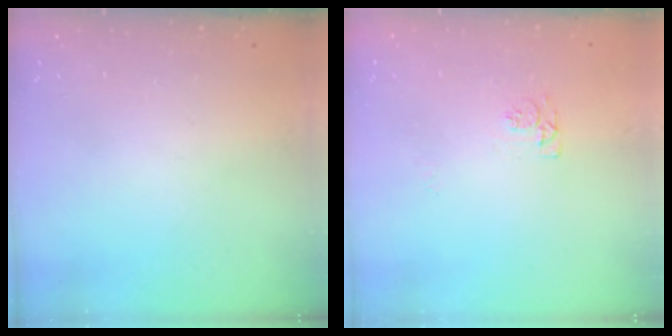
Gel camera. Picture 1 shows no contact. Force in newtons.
{"total": 4.3, "press": 4.3, "slide": 0.8}